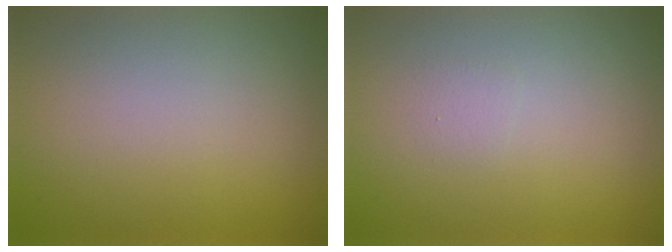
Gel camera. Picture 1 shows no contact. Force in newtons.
{"total": 0.6, "press": 0.6, "slide": 0.1}